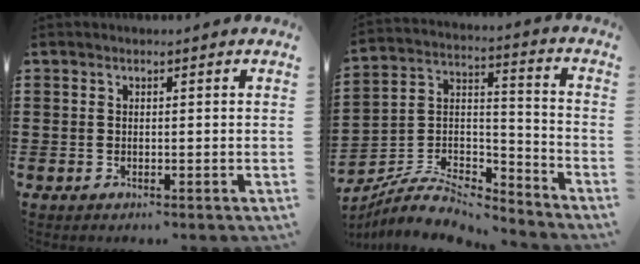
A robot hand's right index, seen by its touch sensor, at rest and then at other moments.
{"total": 7.3, "force": [-6.3, 2.5, 2.7], "torque": [-0.064, 0.006, -0.125]}